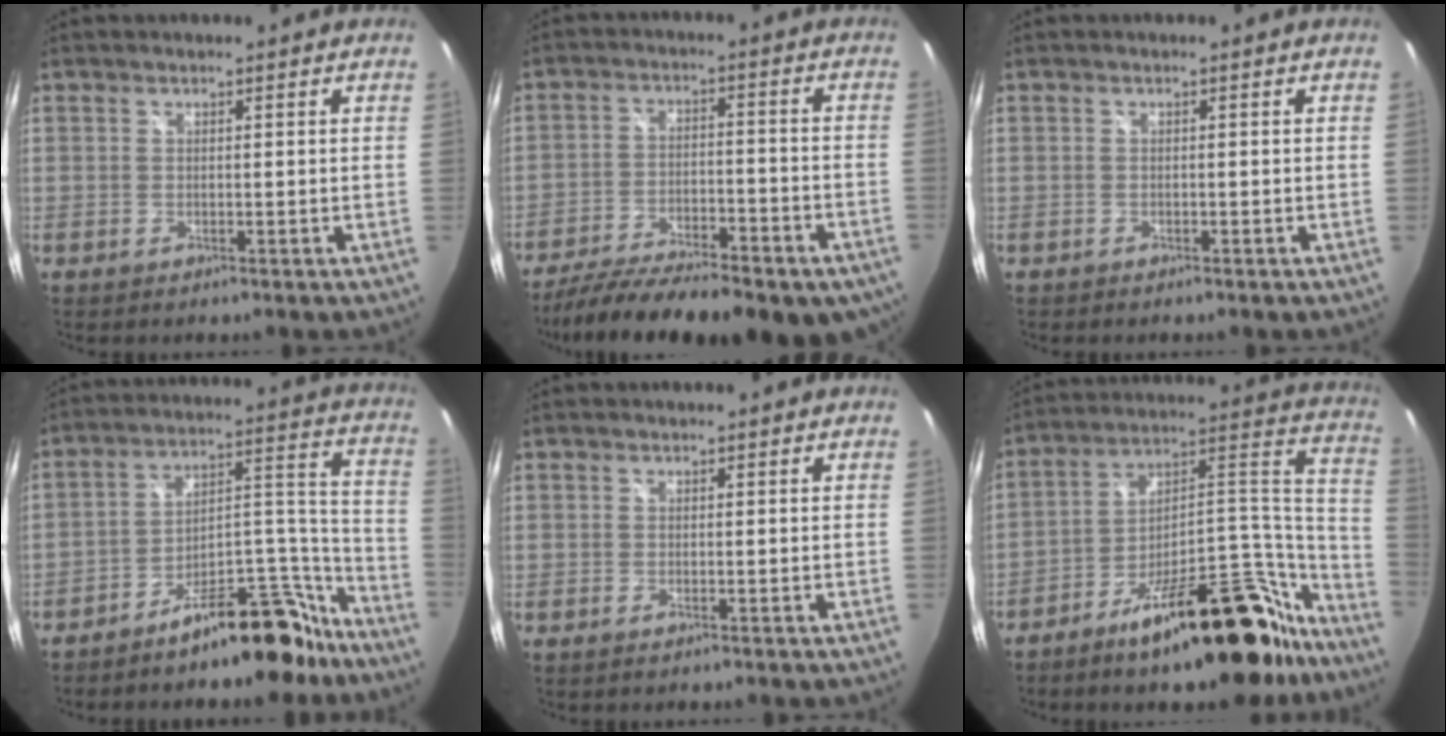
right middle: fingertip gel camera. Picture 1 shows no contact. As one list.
[{"total": 25.3, "force": [-19.5, 7.7, 14.1], "torque": [-0.243, -0.048, -0.269]}, {"total": 0.9, "force": [-0.8, 0.3, 0.3], "torque": [-0.009, 0.000, -0.011]}, {"total": 16.1, "force": [-13.1, 5.1, 7.8], "torque": [-0.102, 0.065, -0.186]}, {"total": 0.0}, {"total": 26.9, "force": [-20.4, 8.8, 15.3], "torque": [-0.167, 0.059, -0.292]}]